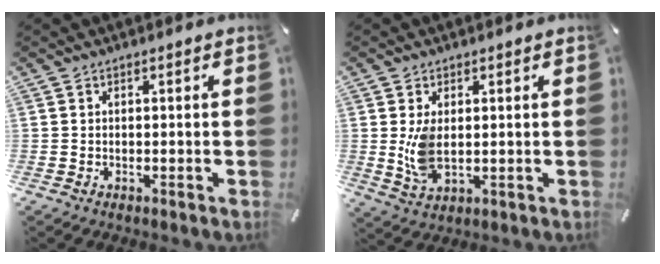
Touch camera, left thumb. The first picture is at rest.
{"total": 6.3, "force": [0.9, 3.3, 5.2], "torque": [-0.111, -0.012, 0.010]}